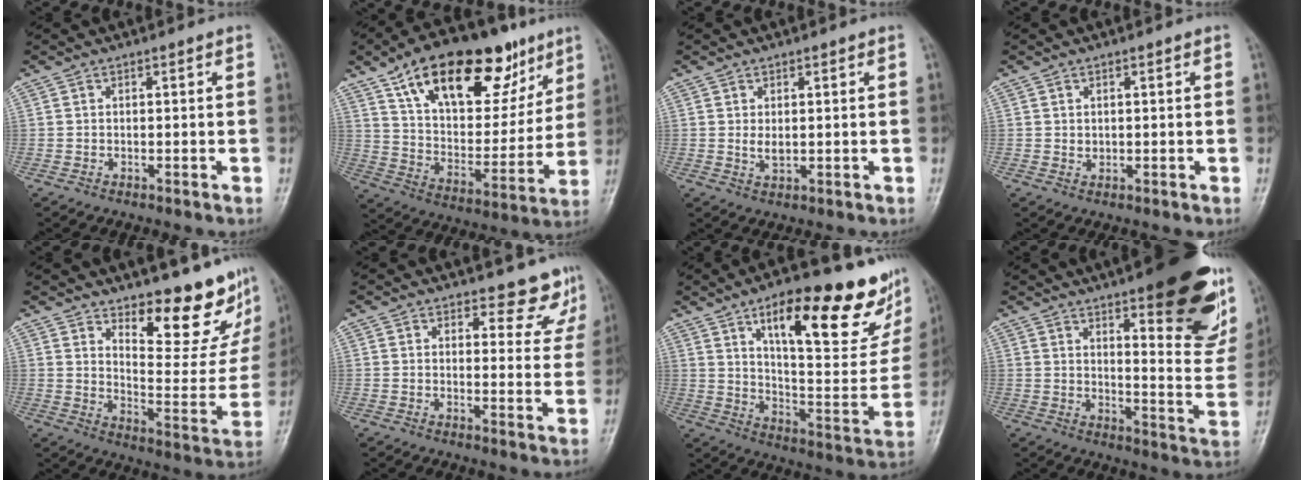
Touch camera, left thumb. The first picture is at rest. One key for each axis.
{"total": 28.1, "fx": 15.9, "fy": 13.9, "fz": 18.6, "tx": -0.250, "ty": -0.019, "tz": 0.261}
{"total": 2.3, "fx": 0.5, "fy": 1.5, "fz": 1.8, "tx": -0.025, "ty": -0.007, "tz": 0.011}
{"total": 1.2, "fx": 0.4, "fy": 1.0, "fz": 0.6, "tx": -0.003, "ty": -0.003, "tz": 0.008}
{"total": 15.8, "fx": 12.3, "fy": 5.4, "fz": 8.4, "tx": -0.060, "ty": -0.114, "tz": 0.176}
{"total": 7.4, "fx": 6.6, "fy": 3.2, "fz": 1.2, "tx": 0.027, "ty": -0.044, "tz": 0.061}
{"total": 28.9, "fx": 16.1, "fy": 9.5, "fz": 22.1, "tx": -0.269, "ty": -0.051, "tz": 0.245}
{"total": 24.6, "fx": 14.3, "fy": 7.2, "fz": 18.7, "tx": -0.207, "ty": -0.070, "tz": 0.189}